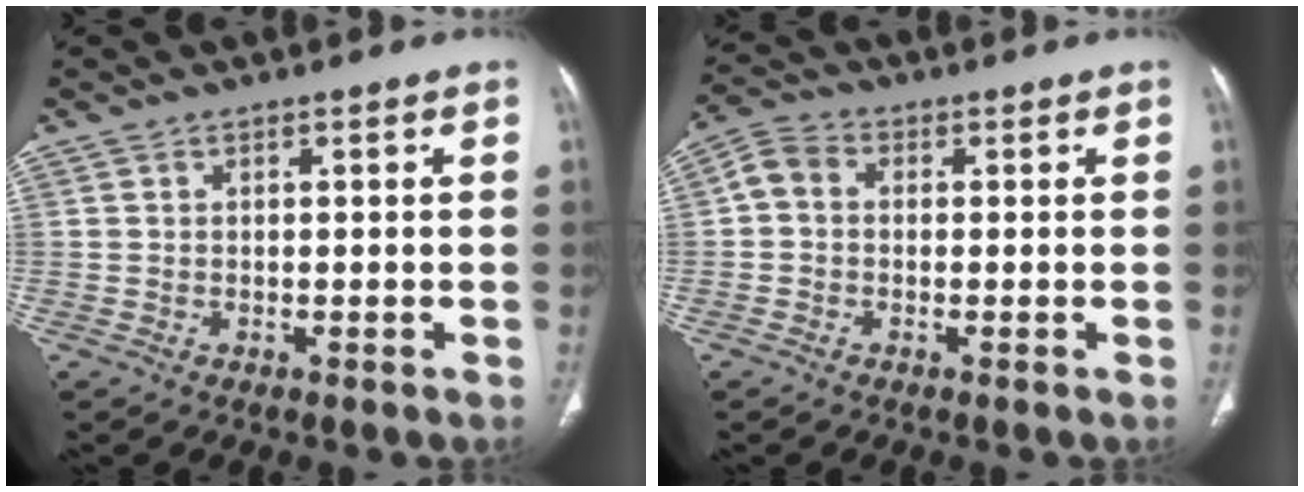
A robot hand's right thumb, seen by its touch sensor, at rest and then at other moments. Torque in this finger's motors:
{"motor_torque": [0.04, 0.02, 0.21, -0.24, 0.01]}